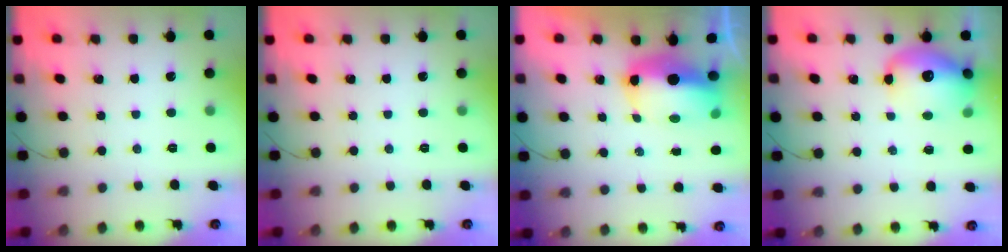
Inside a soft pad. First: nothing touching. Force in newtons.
{"total": 0.0}
{"total": 10.0, "press": 9.8, "slide": 2.0}
{"total": 13.9, "press": 13.6, "slide": 3.2}